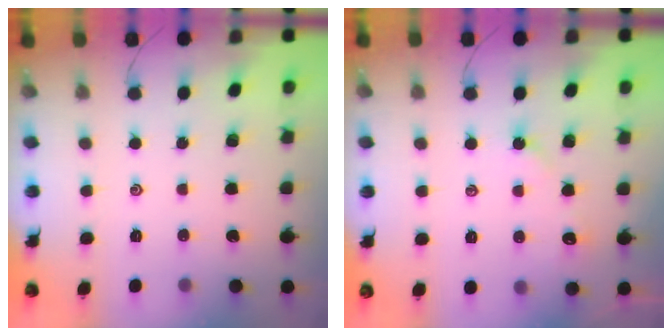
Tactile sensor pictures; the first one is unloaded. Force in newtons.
{"total": 2.9, "press": 2.9, "slide": 0.5}